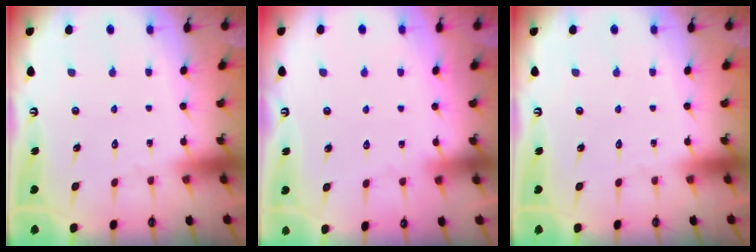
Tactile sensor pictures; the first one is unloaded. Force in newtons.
{"total": 2.8, "press": 2.7, "slide": 0.4}
{"total": 0.0}